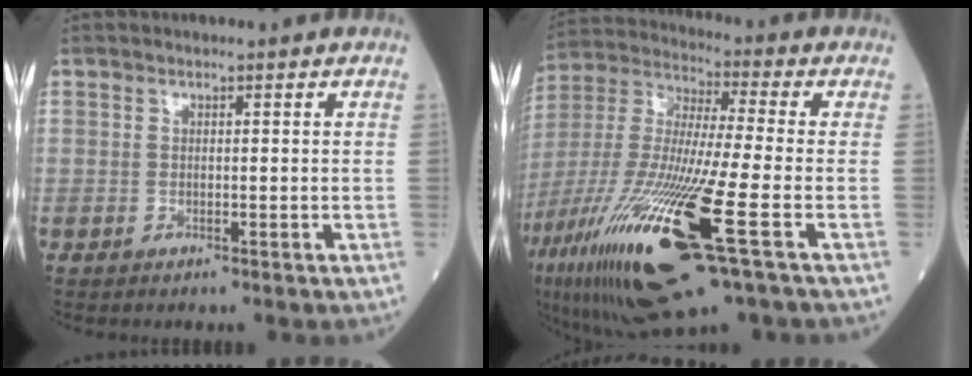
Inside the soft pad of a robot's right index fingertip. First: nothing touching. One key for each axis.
{"total": 25.6, "fx": -10.5, "fy": 3.1, "fz": 23.1, "tx": -0.509, "ty": -0.058, "tz": -0.190}